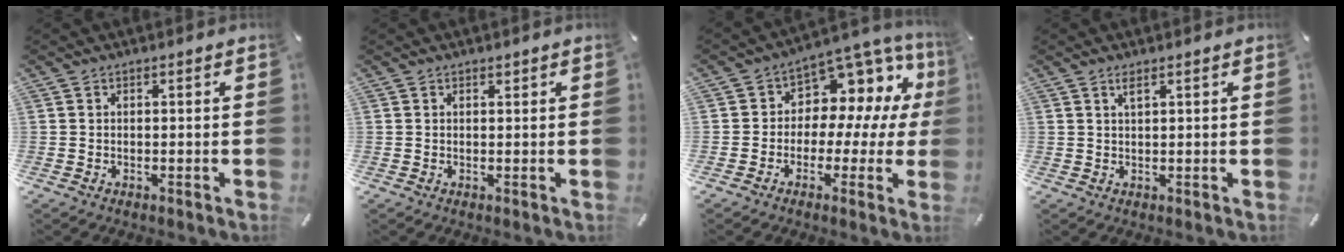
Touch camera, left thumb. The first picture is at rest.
{"total": 0.6, "force": [0.4, 0.4, 0.1], "torque": [-0.002, 0.001, 0.008]}
{"total": 8.5, "force": [1.8, 6.9, 4.6], "torque": [-0.080, -0.027, 0.036]}
{"total": 1.6, "force": [1.0, 0.2, 1.3], "torque": [-0.026, 0.000, 0.016]}